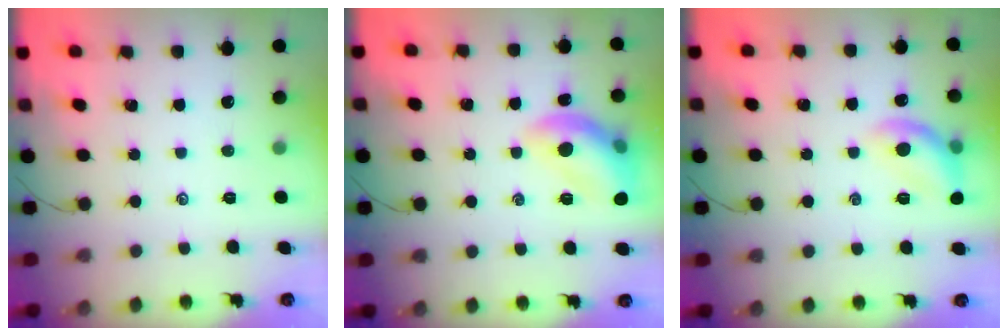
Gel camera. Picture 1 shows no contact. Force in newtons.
{"total": 13.6, "press": 13.6, "slide": 0.9}
{"total": 11.5, "press": 11.4, "slide": 0.7}